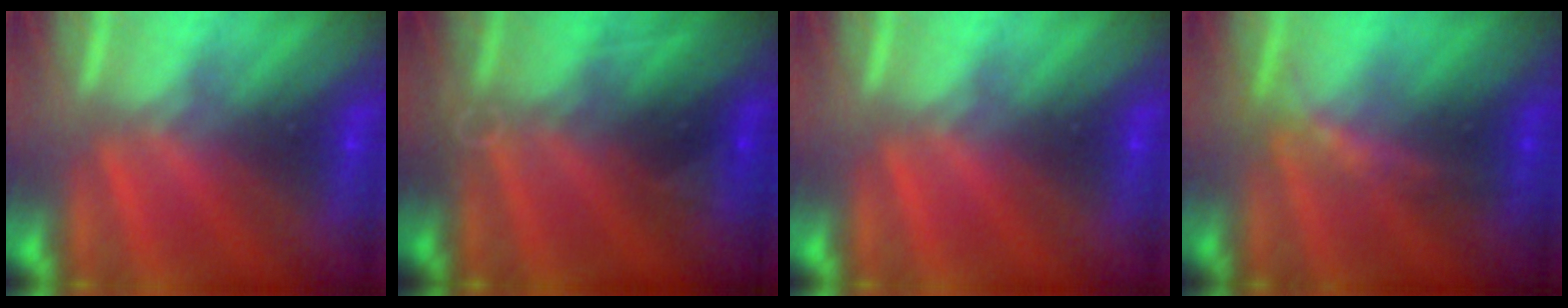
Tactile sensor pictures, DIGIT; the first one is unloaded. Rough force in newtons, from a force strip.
{"total": 2.8}
{"total": 0.0}
{"total": 1.6}